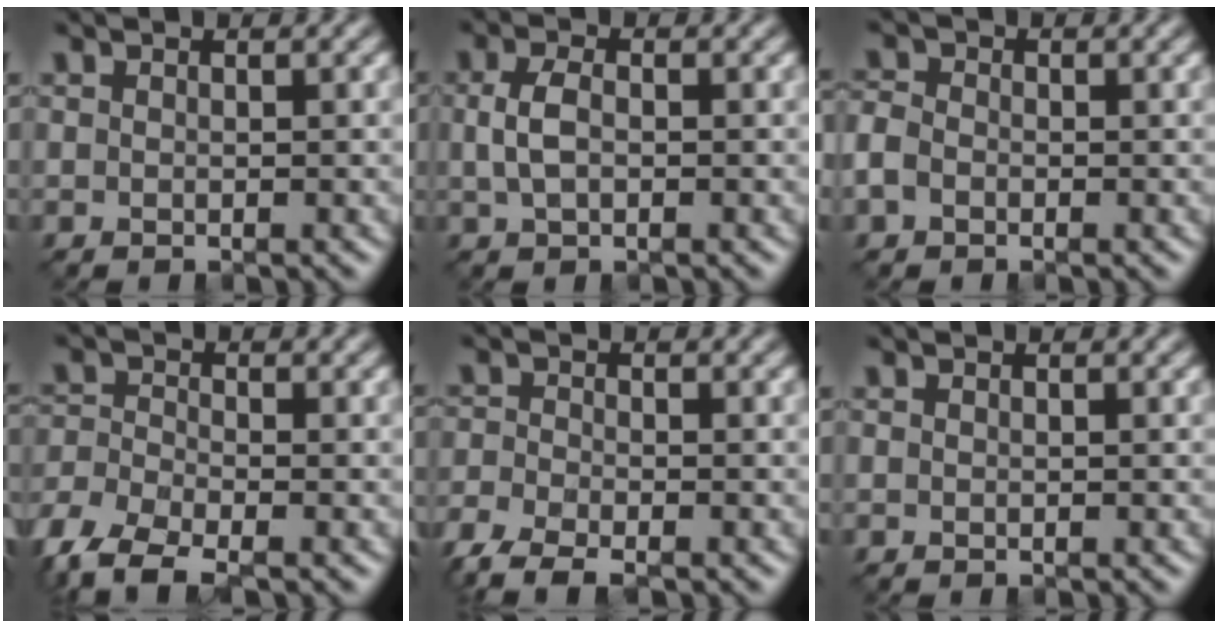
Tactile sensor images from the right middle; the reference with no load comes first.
{"total": 2.3, "force": [0.2, 1.4, 1.9], "torque": [-0.047, 0.006, 0.002]}
{"total": 2.0, "force": [-0.7, 1.5, 1.0], "torque": [-0.020, 0.003, -0.024]}
{"total": 6.3, "force": [-4.4, 2.5, 3.7], "torque": [-0.084, -0.011, -0.097]}
{"total": 5.0, "force": [-3.7, 1.9, 2.8], "torque": [-0.059, -0.010, -0.085]}
{"total": 0.0}